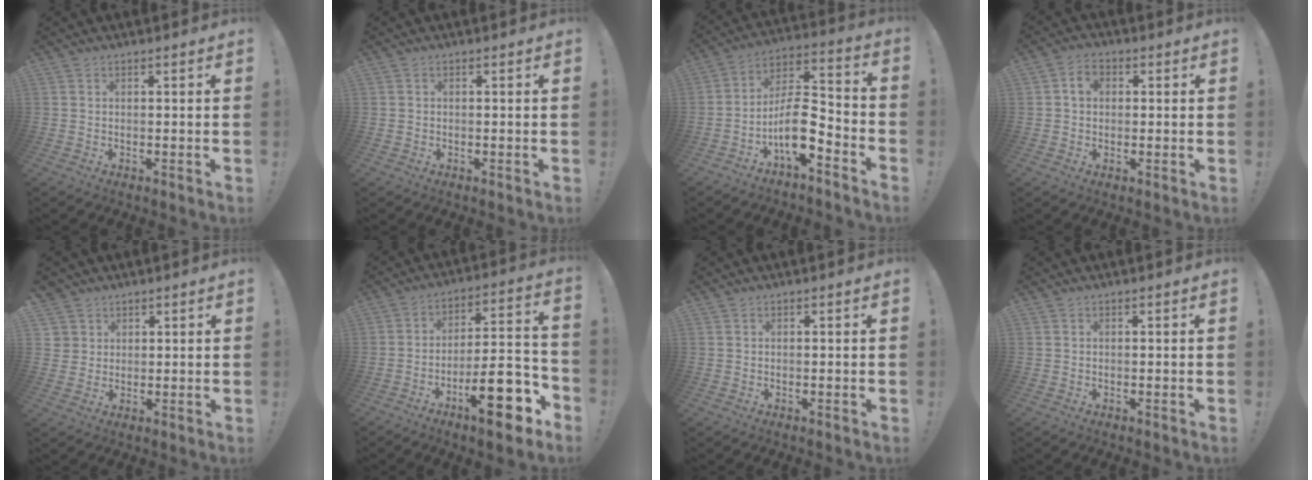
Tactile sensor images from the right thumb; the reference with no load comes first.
{"total": 0.5, "force": [-0.1, 0.5, 0.1], "torque": [-0.005, 0.004, -0.002]}
{"total": 12.7, "force": [-5.6, 5.5, 10.0], "torque": [-0.190, 0.028, -0.091]}
{"total": 4.5, "force": [1.1, 3.4, 2.9], "torque": [-0.046, 0.008, 0.020]}
{"total": 4.1, "force": [2.0, 3.5, 0.3], "torque": [-0.009, -0.011, 0.039]}
{"total": 19.5, "force": [-9.9, 6.2, 15.7], "torque": [-0.215, 0.069, -0.150]}
{"total": 0.0}
{"total": 0.0}